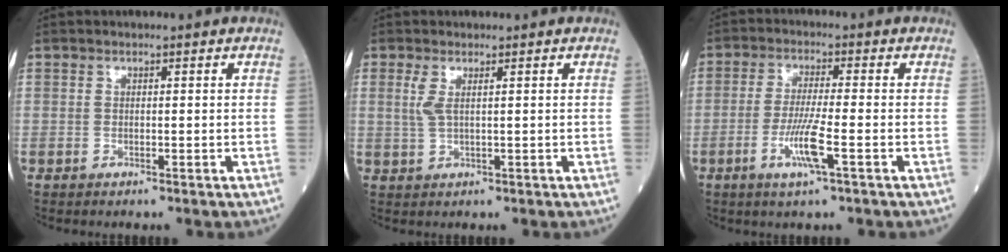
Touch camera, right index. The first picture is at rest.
{"total": 2.3, "force": [0.8, 0.4, 2.1], "torque": [-0.058, 0.001, 0.021]}
{"total": 6.3, "force": [-2.4, -0.2, 5.8], "torque": [-0.114, -0.013, -0.048]}